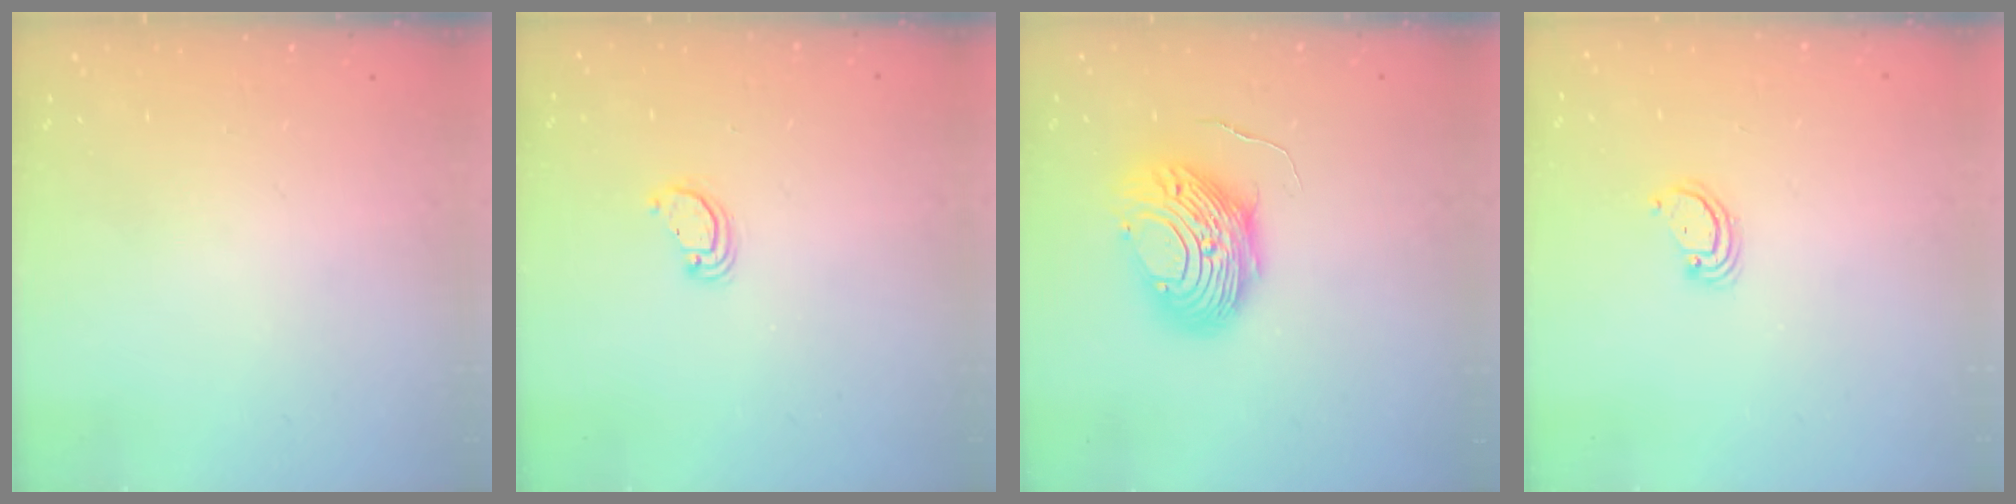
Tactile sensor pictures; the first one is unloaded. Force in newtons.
{"total": 3.3, "press": 3.3, "slide": 0.2}
{"total": 10.8, "press": 10.8, "slide": 0.9}
{"total": 2.5, "press": 2.5, "slide": 0.2}